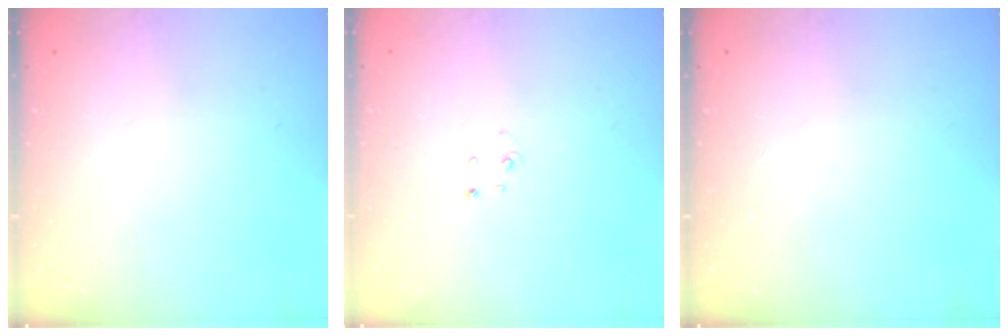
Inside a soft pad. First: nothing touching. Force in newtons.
{"total": 2.7, "press": 2.7, "slide": 0.3}
{"total": 0.0}